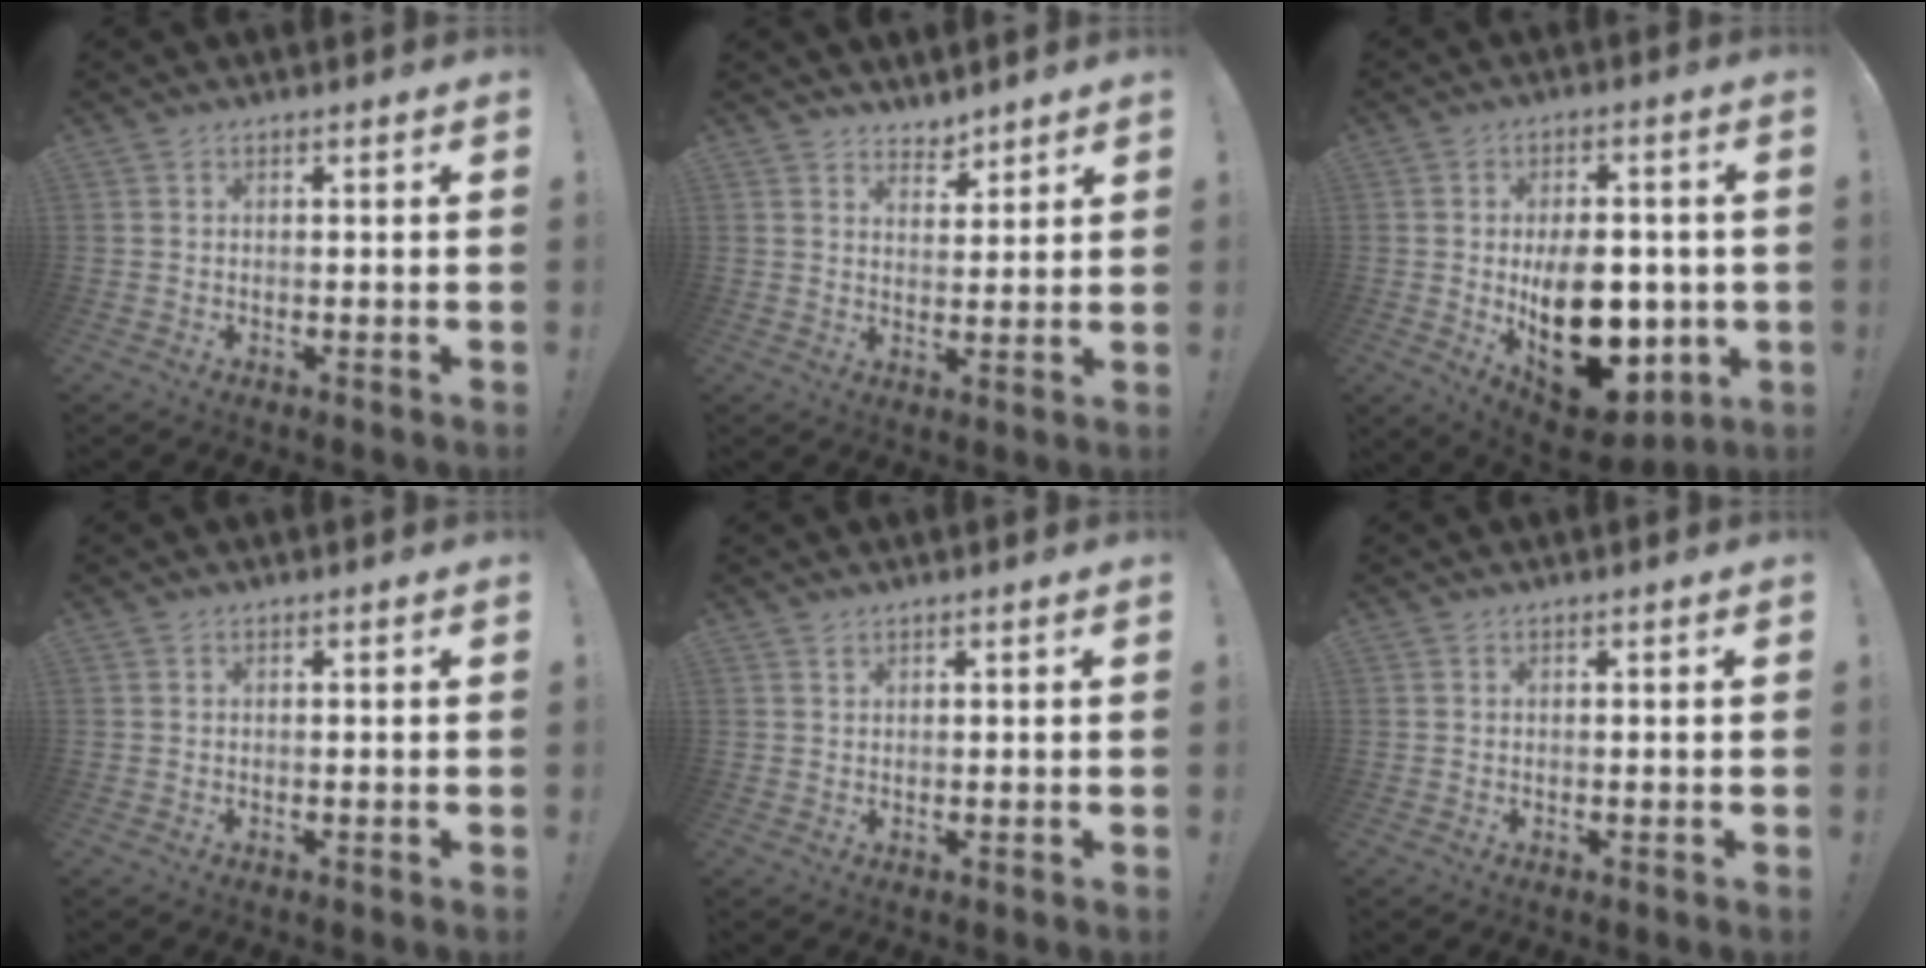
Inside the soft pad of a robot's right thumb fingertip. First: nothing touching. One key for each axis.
{"total": 4.4, "fx": 3.7, "fy": 2.3, "fz": 0.5, "tx": -0.001, "ty": -0.032, "tz": 0.070}
{"total": 20.1, "fx": -3.0, "fy": 12.7, "fz": 15.3, "tx": -0.213, "ty": 0.001, "tz": -0.029}
{"total": 0.0}
{"total": 1.0, "fx": 0.9, "fy": 0.5, "fz": 0.2, "tx": -0.001, "ty": -0.002, "tz": 0.016}
{"total": 0.0}